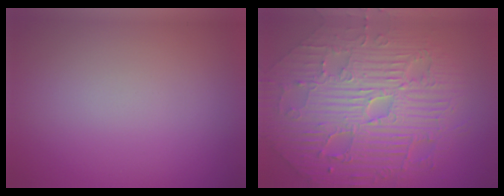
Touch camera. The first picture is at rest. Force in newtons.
{"total": 11.7, "press": 7.5, "slide": 9.0}